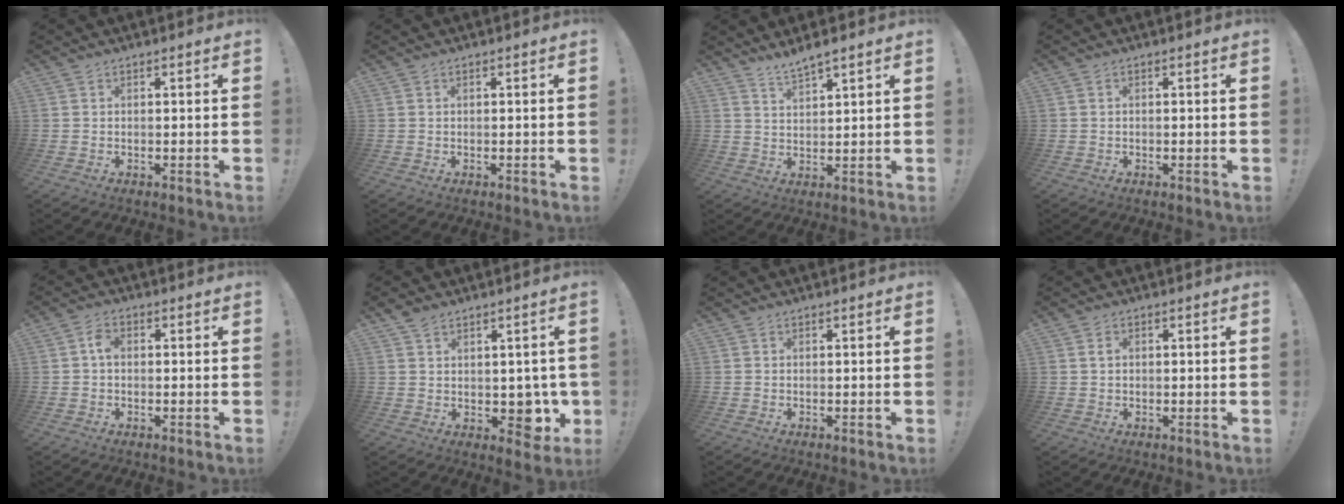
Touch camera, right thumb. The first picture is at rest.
{"total": 0.0}
{"total": 4.4, "force": [4.0, 0.4, 1.8], "torque": [-0.031, -0.028, 0.070]}
{"total": 0.0}
{"total": 3.0, "force": [0.0, 1.9, 2.3], "torque": [-0.037, 0.007, -0.003]}
{"total": 9.4, "force": [2.3, 7.3, 5.5], "torque": [-0.063, -0.020, 0.058]}
{"total": 0.0}
{"total": 1.7, "force": [0.4, 1.2, 1.1], "torque": [-0.031, 0.009, 0.008]}